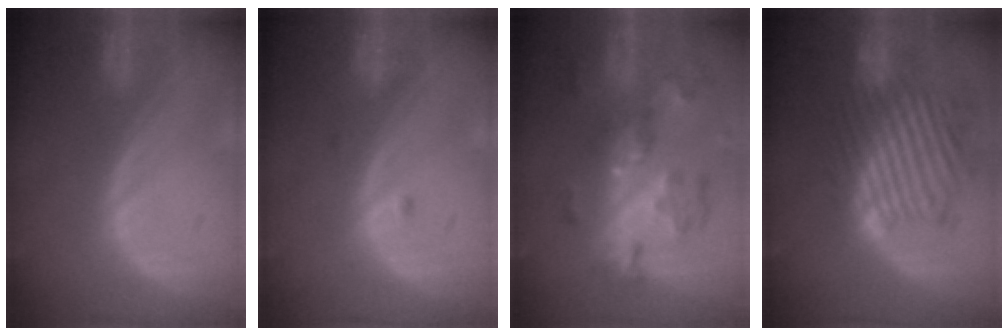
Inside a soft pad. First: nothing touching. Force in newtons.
{"total": 0.8, "press": 0.8, "slide": 0.2}
{"total": 9.2, "press": 8.1, "slide": 4.5}
{"total": 10.8, "press": 10.1, "slide": 4.0}